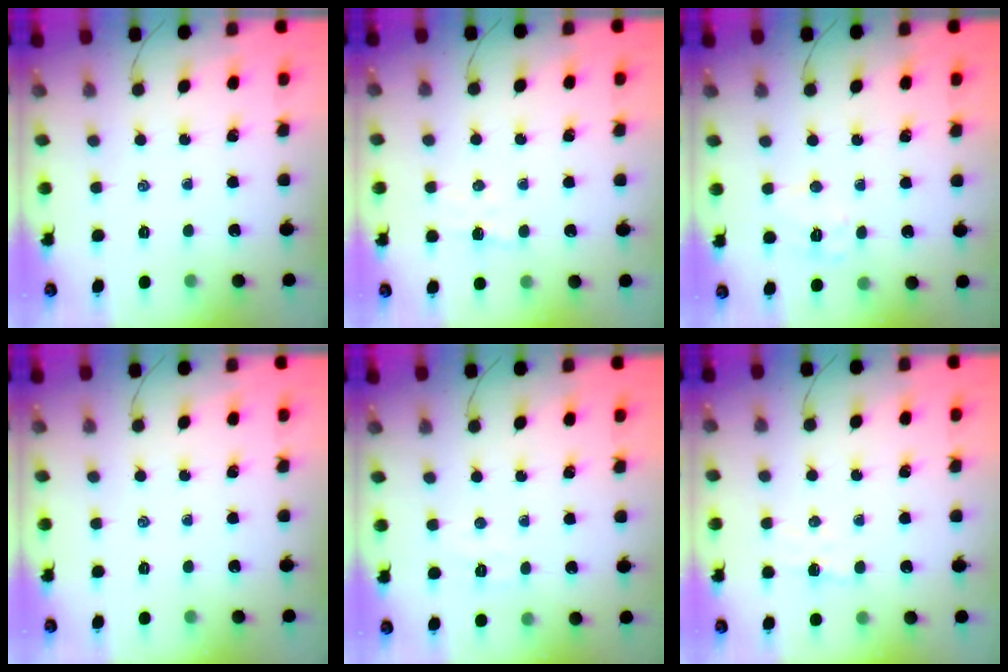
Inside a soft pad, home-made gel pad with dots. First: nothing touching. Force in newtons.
{"total": 4.2, "press": 4.1, "slide": 1.0}
{"total": 7.1, "press": 7.1, "slide": 1.0}
{"total": 0.0}
{"total": 3.8, "press": 3.7, "slide": 0.8}
{"total": 4.2, "press": 4.1, "slide": 1.0}